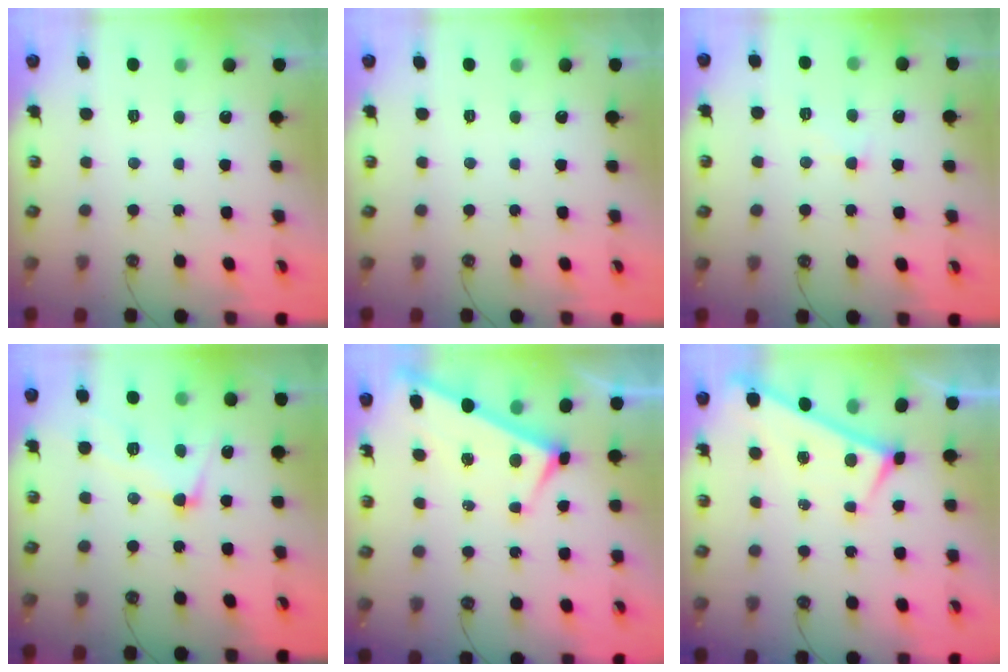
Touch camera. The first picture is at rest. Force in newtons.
{"total": 0.0}
{"total": 1.6, "press": 1.5, "slide": 0.5}
{"total": 2.5, "press": 2.2, "slide": 1.1}
{"total": 3.6, "press": 3.5, "slide": 0.5}
{"total": 0.0}